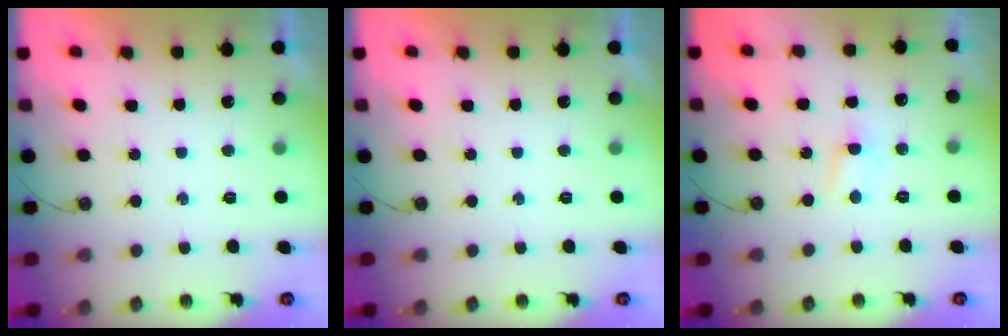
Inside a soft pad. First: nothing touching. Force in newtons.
{"total": 0.0}
{"total": 2.8, "press": 2.8, "slide": 0.4}